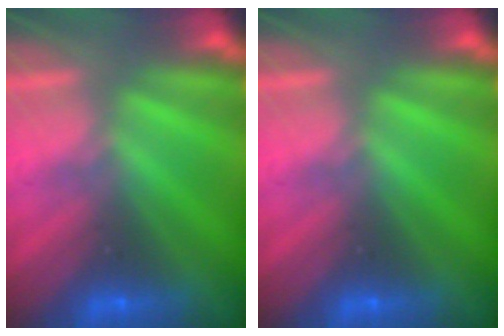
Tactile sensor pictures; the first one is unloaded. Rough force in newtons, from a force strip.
{"total": 0.0}